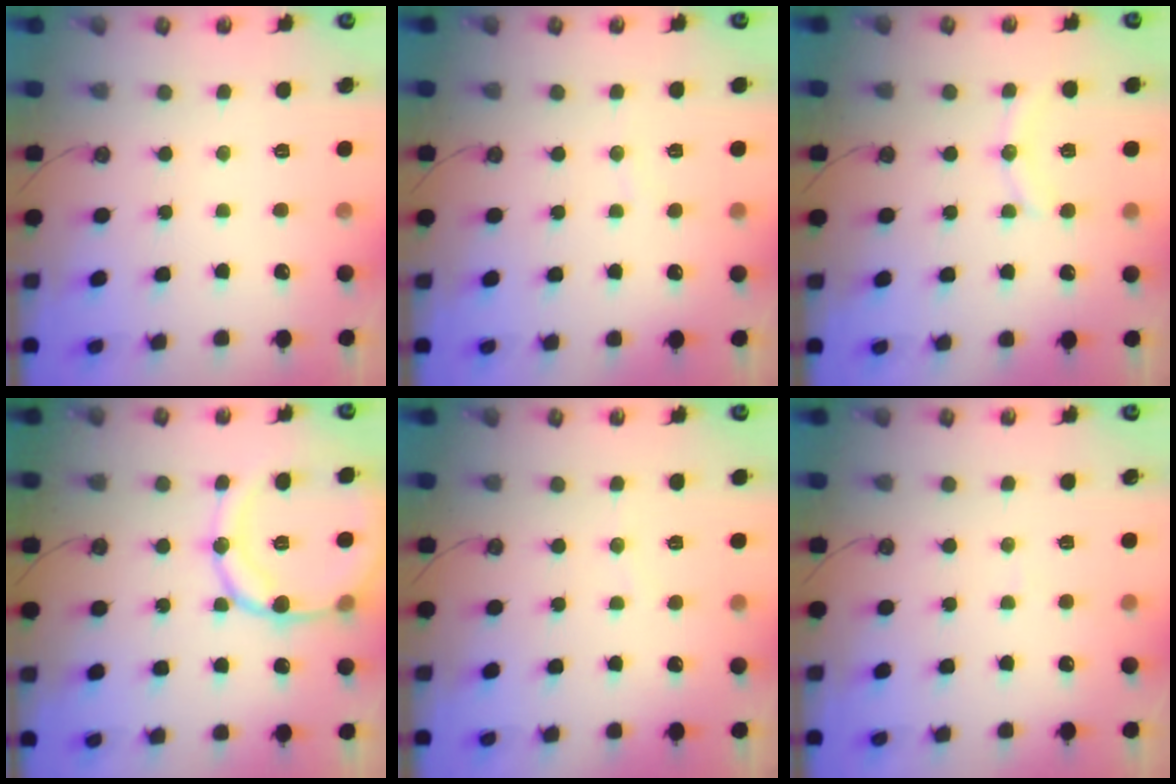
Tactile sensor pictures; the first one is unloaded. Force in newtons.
{"total": 3.2, "press": 3.2, "slide": 0.3}
{"total": 8.1, "press": 7.8, "slide": 2.2}
{"total": 16.9, "press": 16.8, "slide": 1.9}
{"total": 2.0, "press": 1.8, "slide": 0.9}
{"total": 3.5, "press": 3.5, "slide": 0.5}